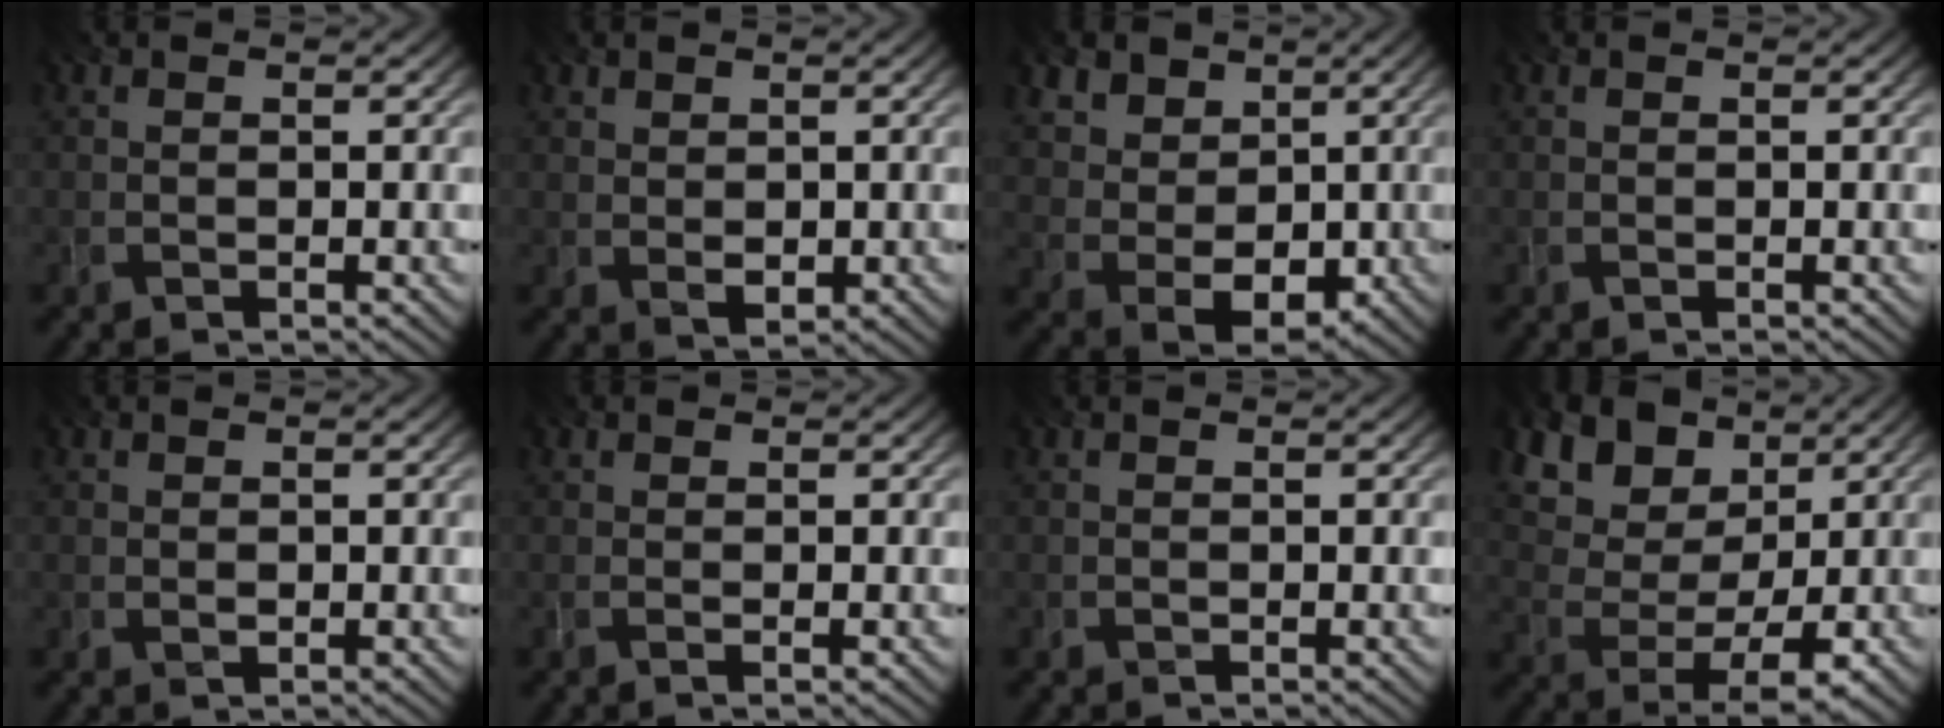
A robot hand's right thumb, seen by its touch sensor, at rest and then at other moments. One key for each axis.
{"total": 2.2, "fx": 1.0, "fy": 1.6, "fz": 1.1, "tx": -0.026, "ty": -0.005, "tz": 0.019}
{"total": 7.6, "fx": 2.3, "fy": 6.1, "fz": 4.1, "tx": -0.107, "ty": -0.003, "tz": 0.041}
{"total": 0.0}
{"total": 0.7, "fx": 0.3, "fy": 0.4, "fz": 0.4, "tx": -0.008, "ty": -0.002, "tz": 0.007}
{"total": 0.6, "fx": 0.2, "fy": 0.1, "fz": 0.5, "tx": -0.008, "ty": 0.001, "tz": 0.002}
{"total": 0.0}
{"total": 10.2, "fx": 5.2, "fy": 6.3, "fz": 6.2, "tx": -0.141, "ty": 0.023, "tz": 0.075}